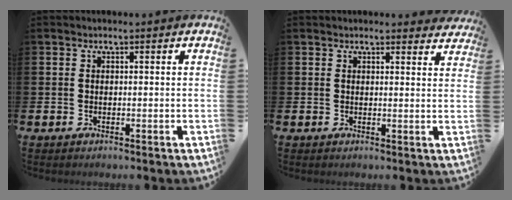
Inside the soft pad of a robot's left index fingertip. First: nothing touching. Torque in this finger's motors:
{"motor_torque": [-0.45, -1.23, 0.05, 0.09]}